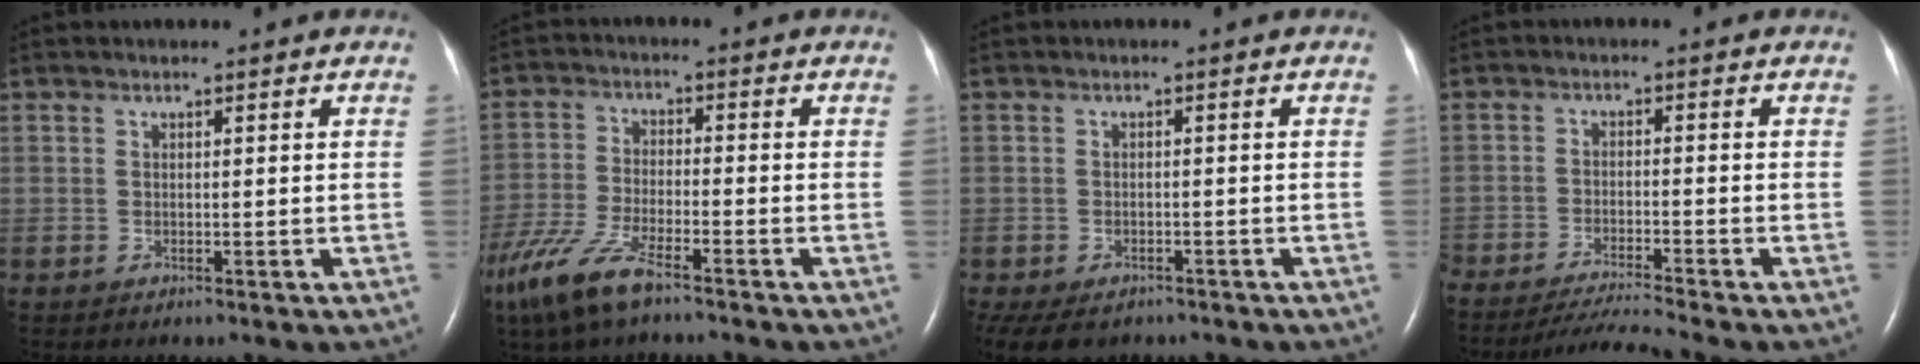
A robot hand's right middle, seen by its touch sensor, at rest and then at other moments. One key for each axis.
{"total": 9.8, "fx": -6.8, "fy": 2.0, "fz": 6.7, "tx": -0.151, "ty": -0.023, "tz": -0.132}
{"total": 10.8, "fx": -7.2, "fy": 6.6, "fz": 4.6, "tx": -0.116, "ty": -0.019, "tz": -0.092}
{"total": 6.1, "fx": -5.6, "fy": -1.8, "fz": 1.7, "tx": -0.025, "ty": -0.018, "tz": -0.103}